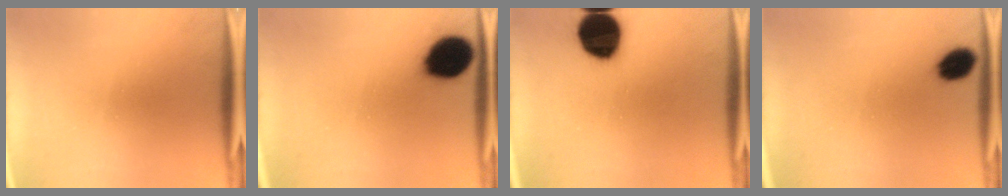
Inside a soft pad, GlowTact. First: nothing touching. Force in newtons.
{"total": 13.0}
{"total": 15.3}
{"total": 5.0}